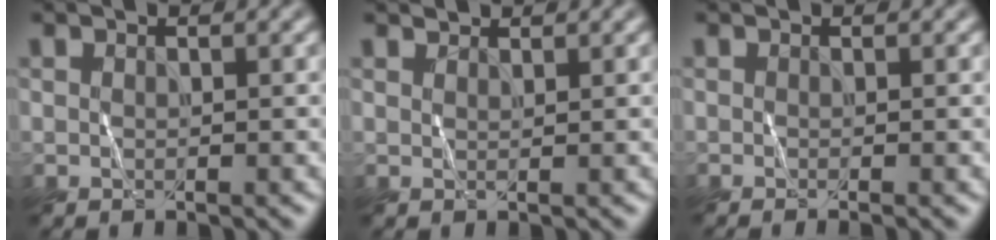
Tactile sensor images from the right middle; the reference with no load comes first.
{"total": 1.0, "force": [1.0, 0.0, 0.0], "torque": [-0.006, 0.006, 0.019]}
{"total": 0.5, "force": [-0.4, -0.1, 0.4], "torque": [-0.003, -0.005, -0.008]}